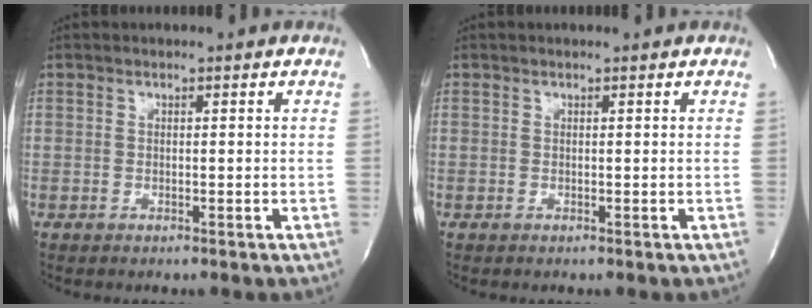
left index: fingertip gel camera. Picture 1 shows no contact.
{"total": 0.0}